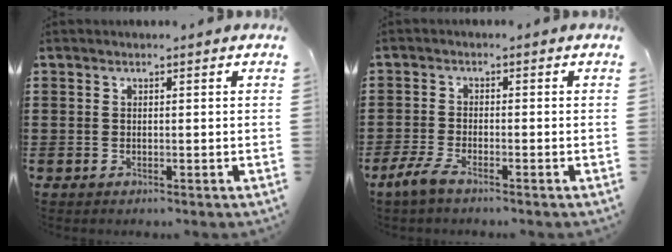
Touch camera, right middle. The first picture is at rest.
{"total": 3.3, "force": [-2.3, 0.7, 2.3], "torque": [-0.066, -0.007, -0.052]}